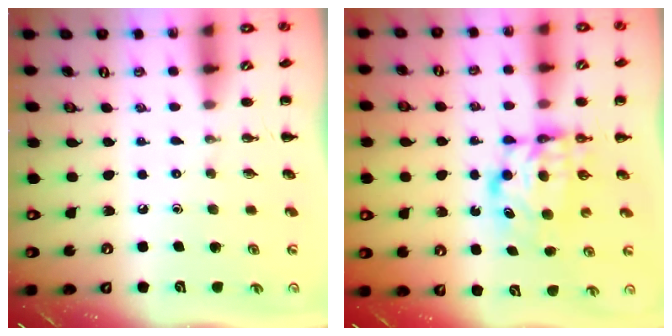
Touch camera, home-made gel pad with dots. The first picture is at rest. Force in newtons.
{"total": 7.0, "press": 6.9, "slide": 1.2}